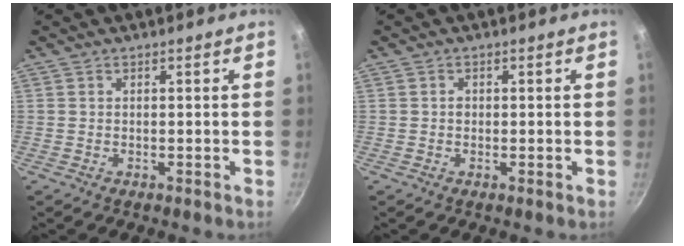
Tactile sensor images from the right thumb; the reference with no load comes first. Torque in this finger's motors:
{"motor_torque": [1.77, 2.63, -0.04, 0.15, 0.11]}